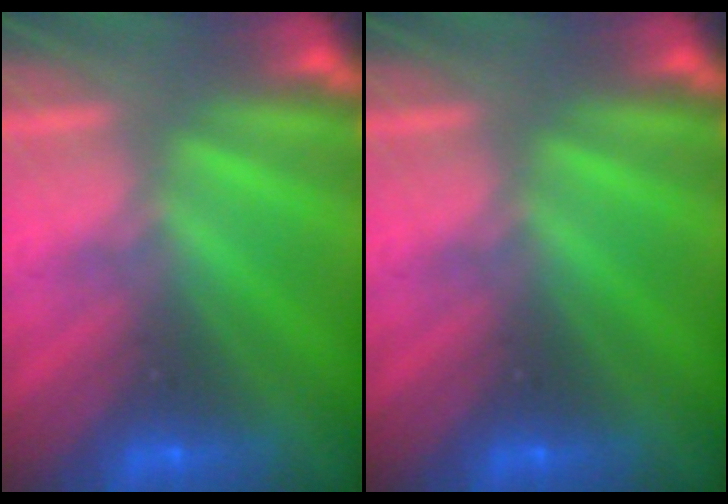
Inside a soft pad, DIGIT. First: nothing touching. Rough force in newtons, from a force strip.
{"total": 0.0}